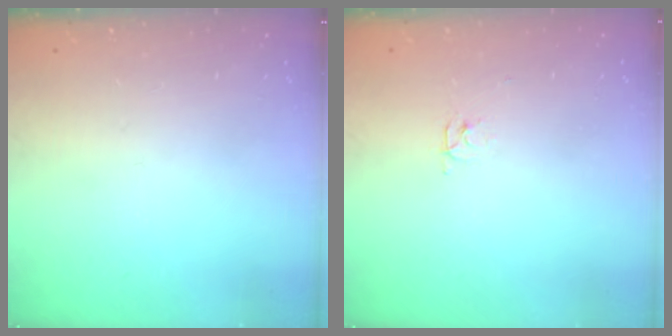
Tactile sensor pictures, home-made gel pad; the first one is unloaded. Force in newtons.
{"total": 2.4, "press": 2.4, "slide": 0.3}